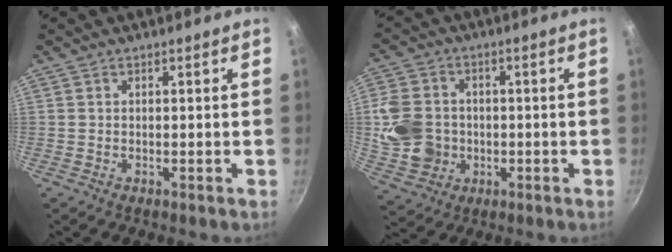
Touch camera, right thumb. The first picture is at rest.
{"total": 11.4, "force": [-0.8, 9.8, 5.9], "torque": [-0.099, 0.011, -0.009]}